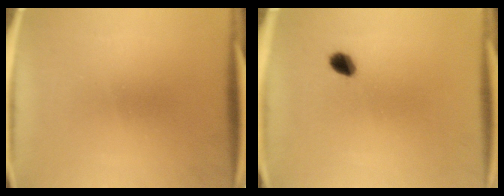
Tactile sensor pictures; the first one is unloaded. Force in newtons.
{"total": 2.9}